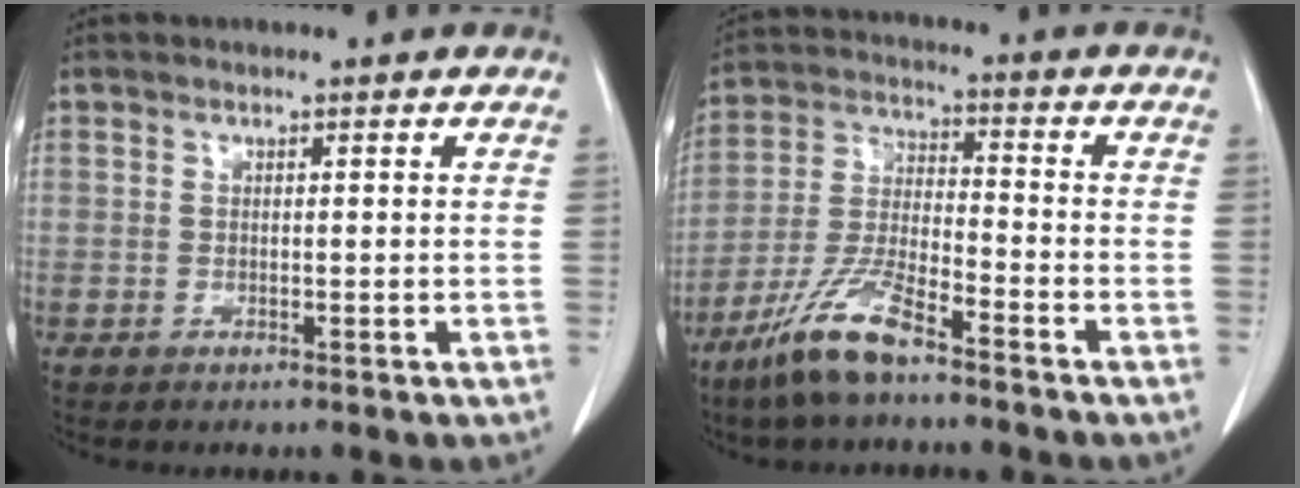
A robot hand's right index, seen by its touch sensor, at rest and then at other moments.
{"total": 10.1, "force": [-7.2, 1.5, 6.9], "torque": [-0.151, -0.019, -0.143]}